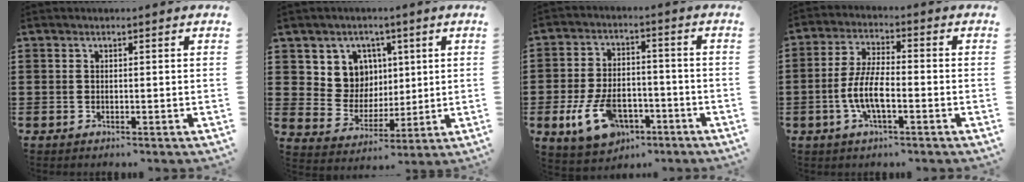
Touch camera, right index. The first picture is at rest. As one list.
[{"total": 7.9, "force": [3.1, 7.1, 1.6], "torque": [-0.066, -0.007, 0.060]}, {"total": 10.0, "force": [-4.3, 5.9, 6.9], "torque": [-0.148, 0.003, -0.079]}, {"total": 7.2, "force": [-2.2, 2.2, 6.4], "torque": [-0.156, -0.015, -0.050]}]